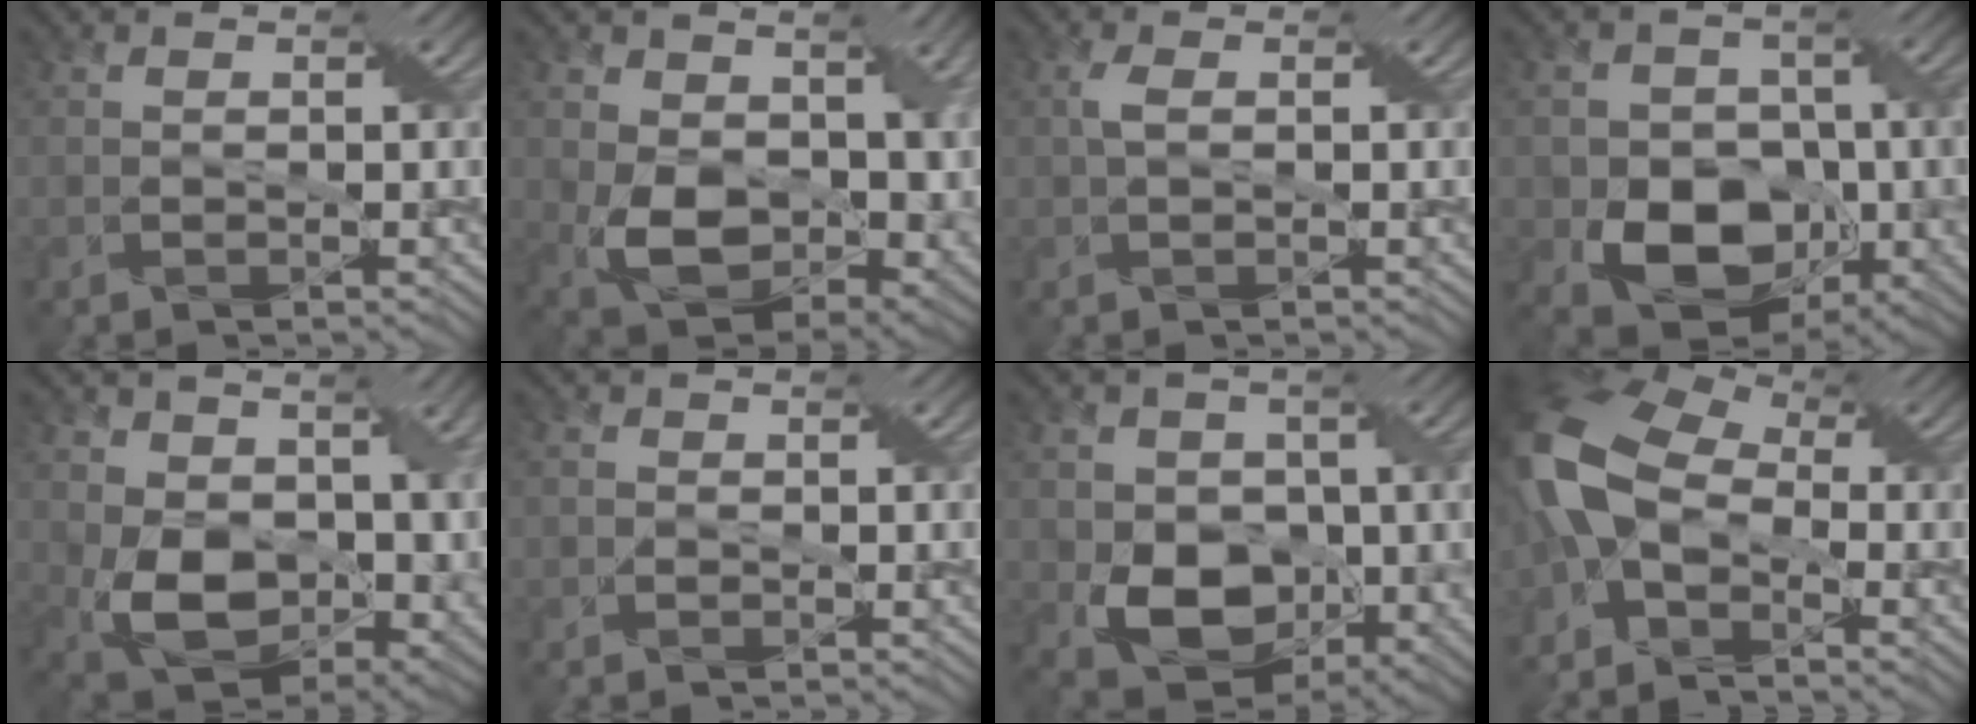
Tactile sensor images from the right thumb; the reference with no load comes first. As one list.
[{"total": 11.7, "force": [0.1, 7.9, 8.6], "torque": [-0.188, -0.029, 0.006]}, {"total": 2.3, "force": [0.2, 0.9, 2.1], "torque": [-0.043, 0.005, 0.001]}, {"total": 10.6, "force": [-3.3, 7.8, 6.4], "torque": [-0.108, -0.023, -0.063]}, {"total": 12.8, "force": [-0.5, 8.5, 9.6], "torque": [-0.198, -0.031, -0.002]}, {"total": 0.8, "force": [-0.2, 0.8, 0.2], "torque": [0.005, 0.004, -0.011]}, {"total": 9.4, "force": [-1.4, 7.3, 5.8], "torque": [-0.100, -0.026, -0.027]}, {"total": 11.9, "force": [-2.0, 7.0, 9.4], "torque": [-0.235, -0.004, -0.049]}]